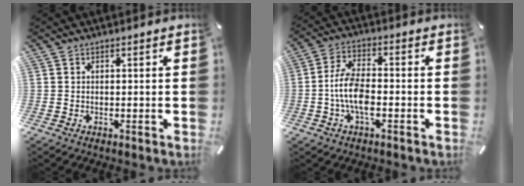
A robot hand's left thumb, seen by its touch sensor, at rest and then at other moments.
{"total": 9.1, "force": [-2.1, 4.3, 7.7], "torque": [-0.152, 0.009, -0.036]}